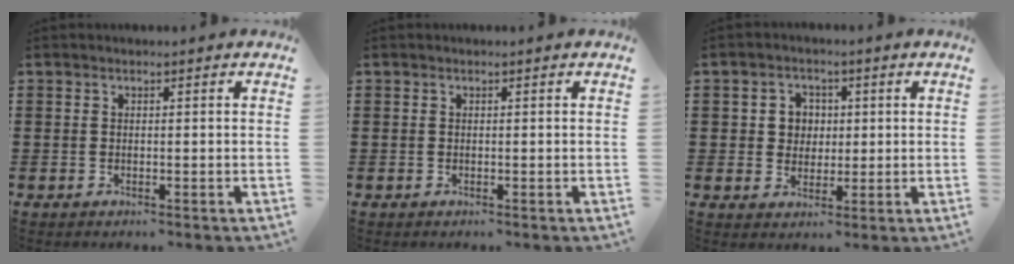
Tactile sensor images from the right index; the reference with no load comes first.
{"total": 0.0}
{"total": 4.0, "force": [0.6, 3.7, 1.3], "torque": [-0.041, 0.012, 0.008]}